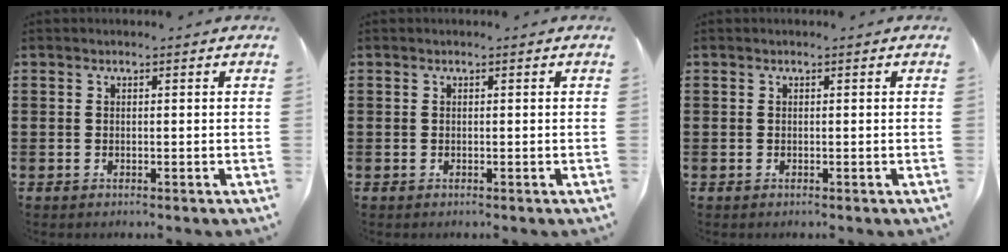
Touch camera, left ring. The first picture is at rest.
{"total": 0.0}
{"total": 0.0}